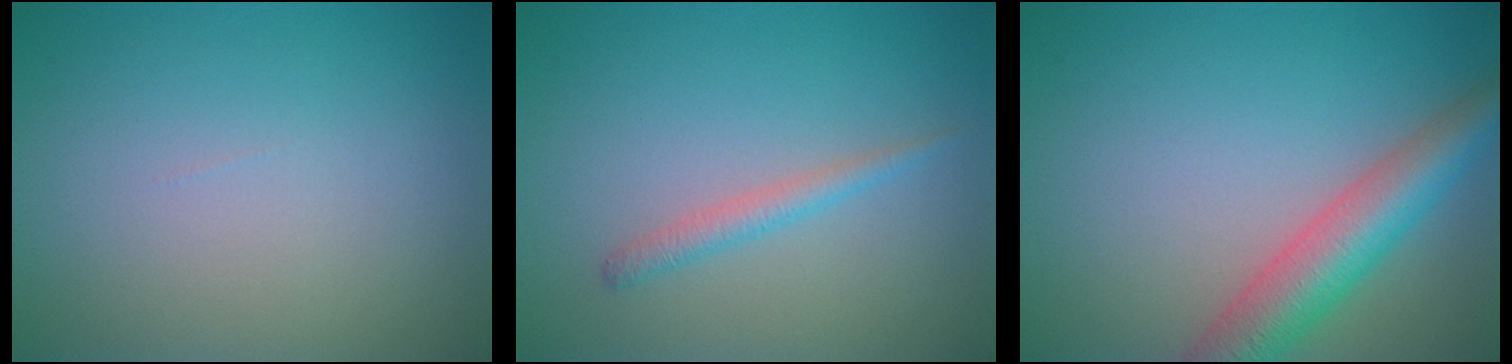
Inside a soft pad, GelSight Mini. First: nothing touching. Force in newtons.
{"total": 1.5, "press": 1.5, "slide": 0.0}
{"total": 5.8, "press": 5.8, "slide": 0.2}